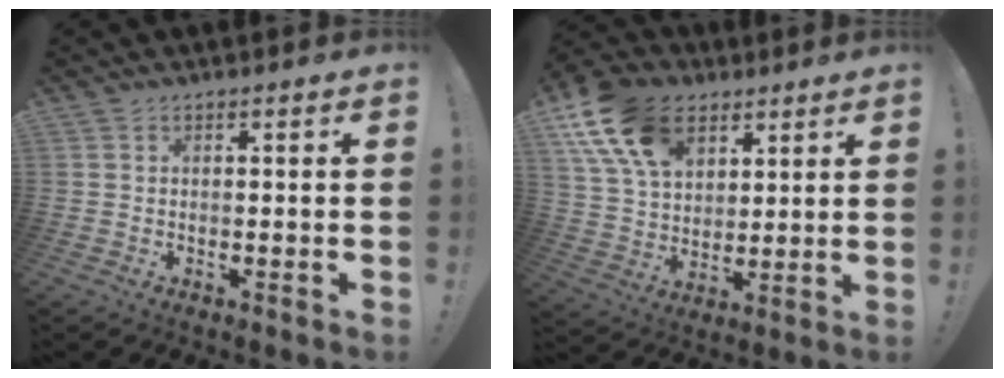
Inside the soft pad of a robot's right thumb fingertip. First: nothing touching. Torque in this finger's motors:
{"motor_torque": [1.16, 2.61, 0.29, -0.07, 0.29]}